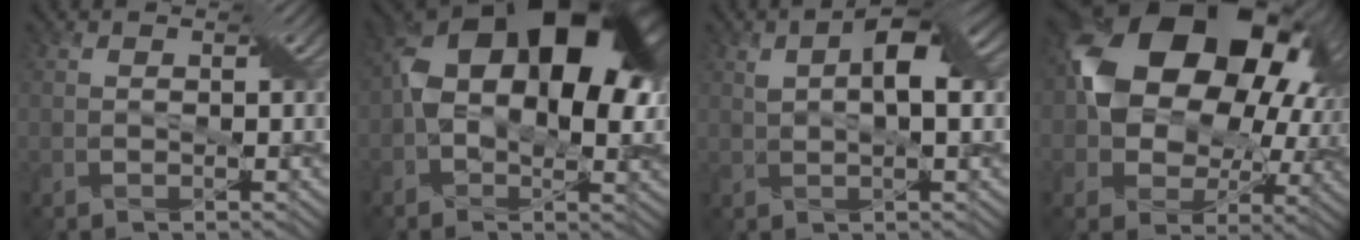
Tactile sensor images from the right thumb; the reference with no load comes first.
{"total": 19.2, "force": [3.8, 11.6, 14.8], "torque": [-0.239, 0.002, 0.069]}
{"total": 6.2, "force": [1.8, 2.5, 5.4], "torque": [-0.099, 0.011, 0.029]}
{"total": 19.0, "force": [4.3, 13.5, 12.6], "torque": [-0.244, -0.003, 0.091]}